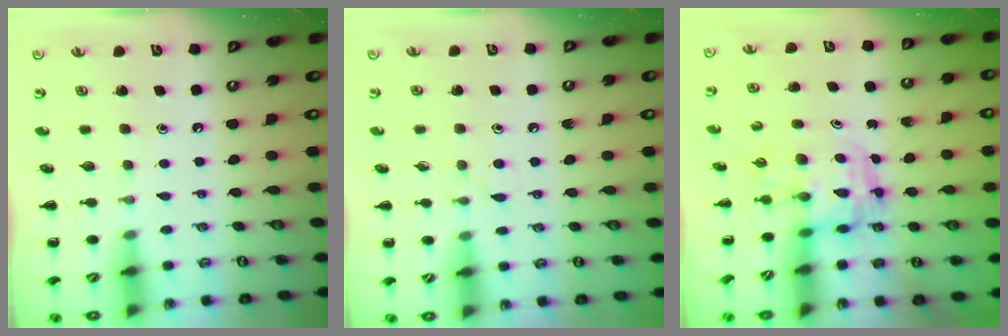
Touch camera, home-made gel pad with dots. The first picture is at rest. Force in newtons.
{"total": 4.8, "press": 4.5, "slide": 1.9}
{"total": 3.6, "press": 3.5, "slide": 0.6}